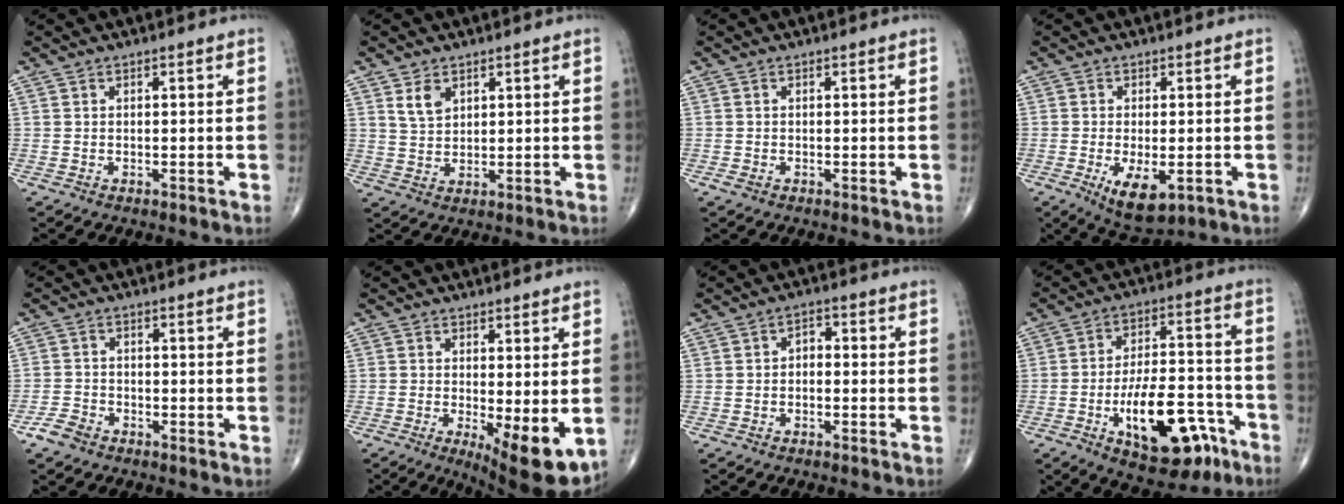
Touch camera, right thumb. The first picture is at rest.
{"total": 4.0, "force": [2.1, 2.5, 2.2], "torque": [-0.032, -0.014, 0.046]}
{"total": 0.9, "force": [-0.3, 0.6, 0.6], "torque": [-0.014, -0.002, -0.006]}
{"total": 7.5, "force": [-2.4, 3.3, 6.3], "torque": [-0.105, -0.015, -0.029]}
{"total": 3.4, "force": [-2.4, 2.0, 1.3], "torque": [-0.026, 0.007, -0.048]}
{"total": 9.9, "force": [-2.2, 3.1, 9.1], "torque": [-0.128, -0.025, -0.024]}
{"total": 2.5, "force": [-0.5, 1.7, 1.7], "torque": [-0.015, 0.017, -0.018]}
{"total": 18.2, "force": [-8.1, 8.3, 14.0], "torque": [-0.196, 0.051, -0.114]}